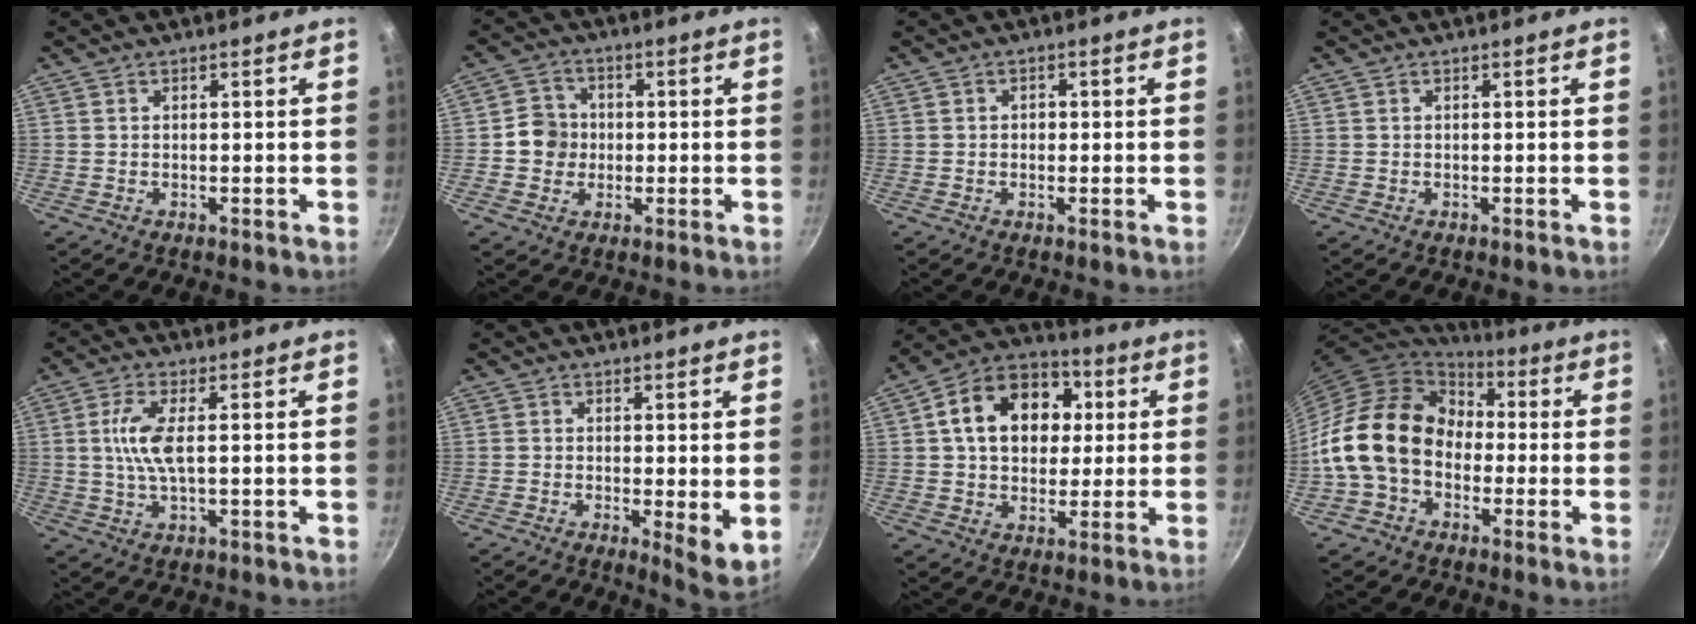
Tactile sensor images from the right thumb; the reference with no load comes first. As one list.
[{"total": 6.0, "force": [-0.4, 5.7, 2.0], "torque": [-0.002, 0.012, -0.018]}, {"total": 1.5, "force": [-0.1, 1.3, 0.7], "torque": [-0.006, 0.003, -0.003]}, {"total": 0.0}, {"total": 6.7, "force": [0.7, 2.1, 6.3], "torque": [-0.142, 0.001, 0.014]}, {"total": 6.0, "force": [0.0, 2.0, 5.7], "torque": [-0.078, -0.023, 0.000]}, {"total": 17.0, "force": [3.5, 12.7, 10.8], "torque": [-0.147, 0.022, 0.043]}, {"total": 18.2, "force": [-1.7, 14.0, 11.5], "torque": [-0.177, 0.050, -0.043]}]